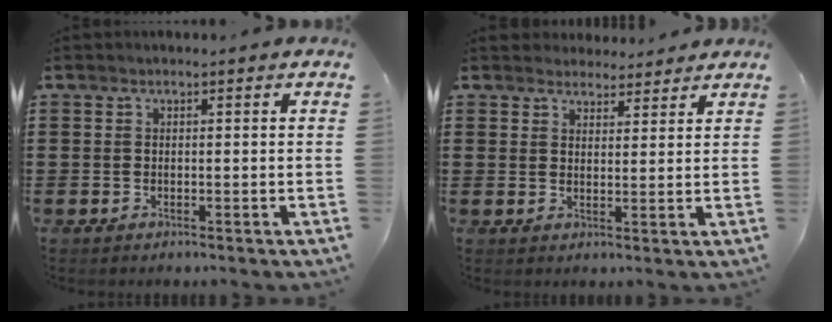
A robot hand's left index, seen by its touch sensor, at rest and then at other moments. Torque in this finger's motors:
{"motor_torque": [0.55, 0.11, 0.04, -0.01]}